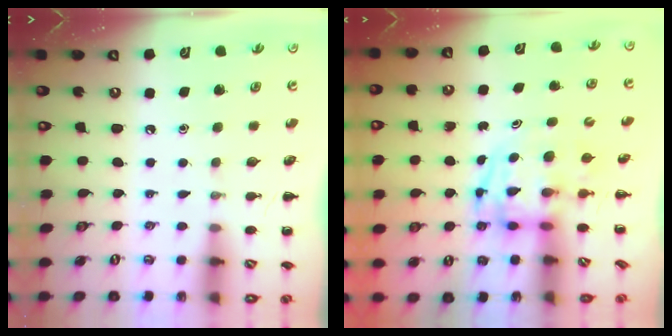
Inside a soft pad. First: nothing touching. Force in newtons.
{"total": 3.8, "press": 3.7, "slide": 0.7}